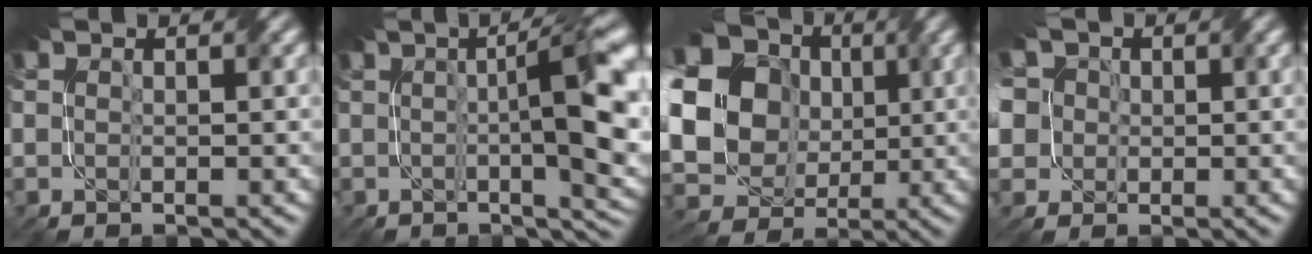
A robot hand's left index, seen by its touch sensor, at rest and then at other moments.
{"total": 9.9, "force": [0.7, 2.5, 9.5], "torque": [-0.112, 0.009, 0.014]}
{"total": 23.0, "force": [3.8, 20.7, 9.4], "torque": [-0.225, 0.027, 0.008]}
{"total": 8.6, "force": [2.1, 7.5, 3.7], "torque": [-0.082, 0.041, -0.006]}